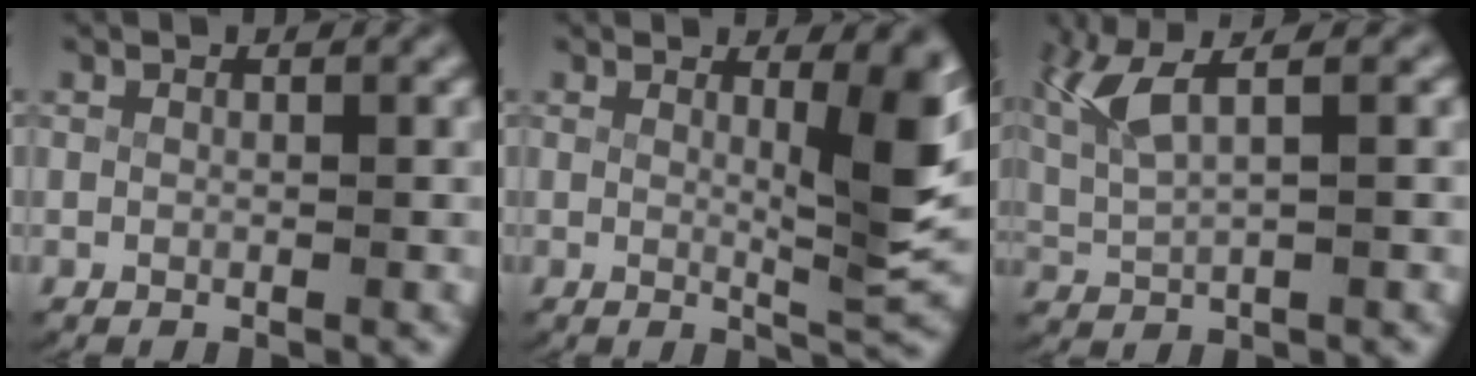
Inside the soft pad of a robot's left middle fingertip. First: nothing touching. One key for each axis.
{"total": 5.8, "fx": 1.4, "fy": 1.0, "fz": 5.5, "tx": -0.066, "ty": -0.020, "tz": 0.028}
{"total": 4.3, "fx": 1.5, "fy": 2.0, "fz": 3.5, "tx": -0.088, "ty": 0.004, "tz": 0.032}